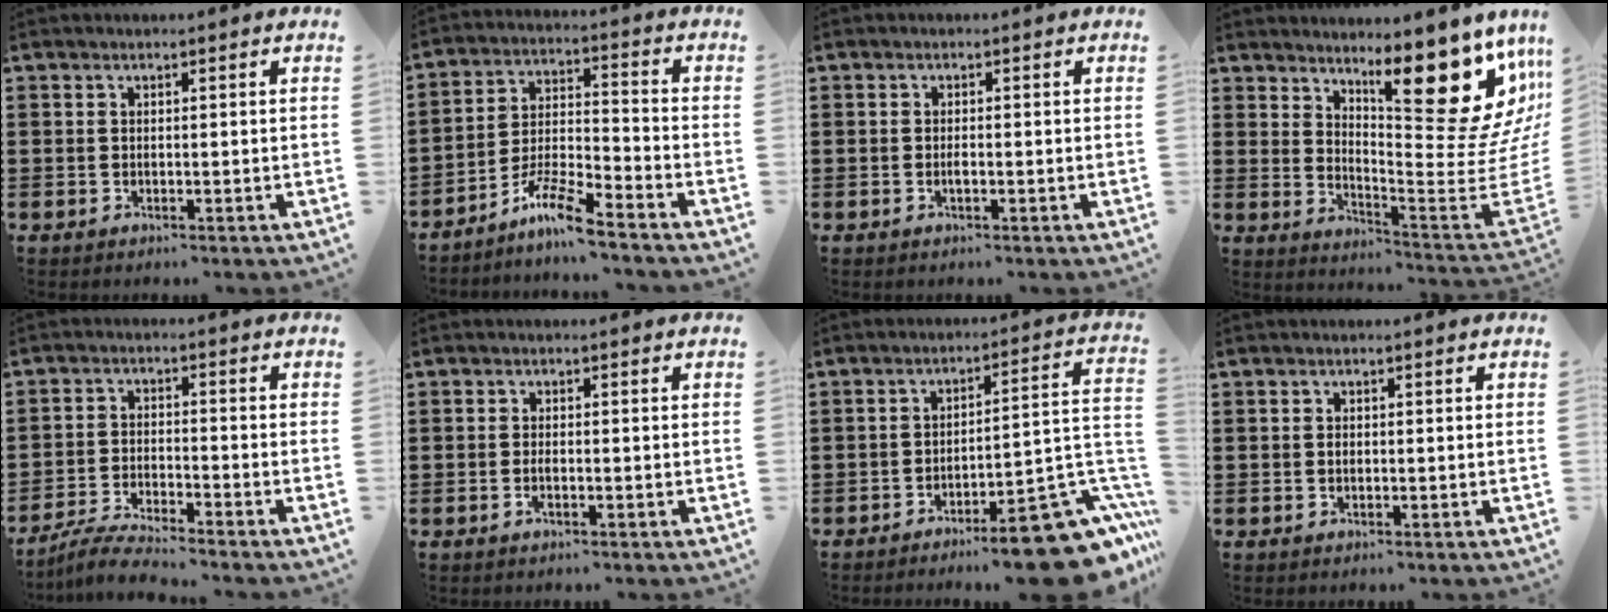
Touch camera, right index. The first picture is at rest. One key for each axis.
{"total": 7.6, "fx": -6.5, "fy": 0.3, "fz": 4.0, "tx": -0.094, "ty": -0.003, "tz": -0.129}
{"total": 0.9, "fx": -0.3, "fy": 0.3, "fz": 0.8, "tx": -0.016, "ty": -0.003, "tz": -0.004}
{"total": 16.2, "fx": 9.3, "fy": 5.5, "fz": 12.1, "tx": -0.166, "ty": -0.081, "tz": 0.150}
{"total": 4.7, "fx": -4.5, "fy": 0.0, "fz": 1.4, "tx": -0.038, "ty": -0.007, "tz": -0.090}
{"total": 1.1, "fx": -0.5, "fy": 0.2, "fz": 1.0, "tx": -0.021, "ty": -0.007, "tz": -0.006}
{"total": 13.5, "fx": -9.3, "fy": 2.6, "fz": 9.5, "tx": -0.102, "ty": 0.030, "tz": -0.157}
{"total": 0.9, "fx": -0.1, "fy": 0.5, "fz": 0.7, "tx": -0.018, "ty": -0.001, "tz": -0.002}